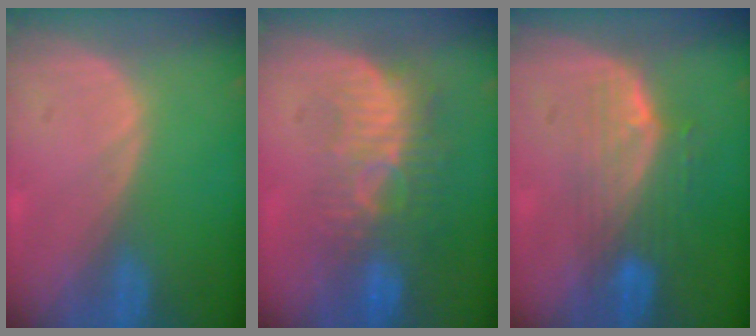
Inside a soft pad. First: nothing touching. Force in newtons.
{"total": 9.0, "press": 8.2, "slide": 3.8}
{"total": 7.3, "press": 6.5, "slide": 3.3}